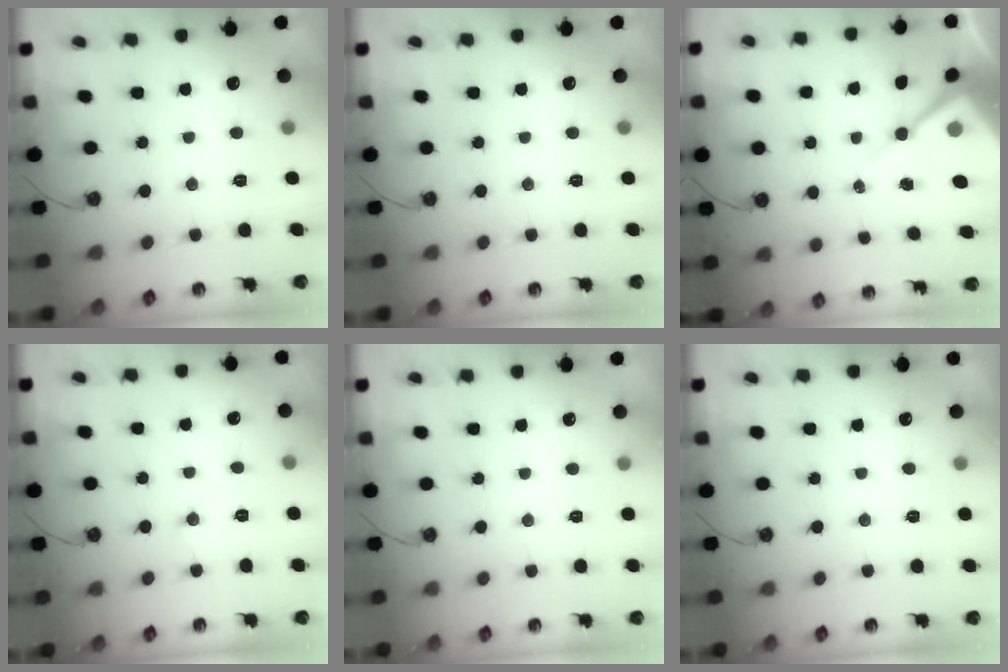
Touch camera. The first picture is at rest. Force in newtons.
{"total": 0.0}
{"total": 11.7, "press": 11.6, "slide": 1.0}
{"total": 6.4, "press": 6.3, "slide": 1.0}
{"total": 0.0}
{"total": 2.7, "press": 2.7, "slide": 0.5}